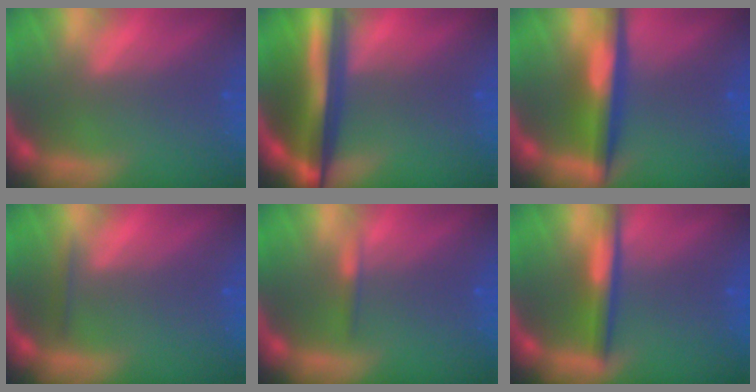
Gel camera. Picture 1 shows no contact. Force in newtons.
{"total": 9.4}
{"total": 5.5}
{"total": 0.9}
{"total": 0.9}
{"total": 3.5}